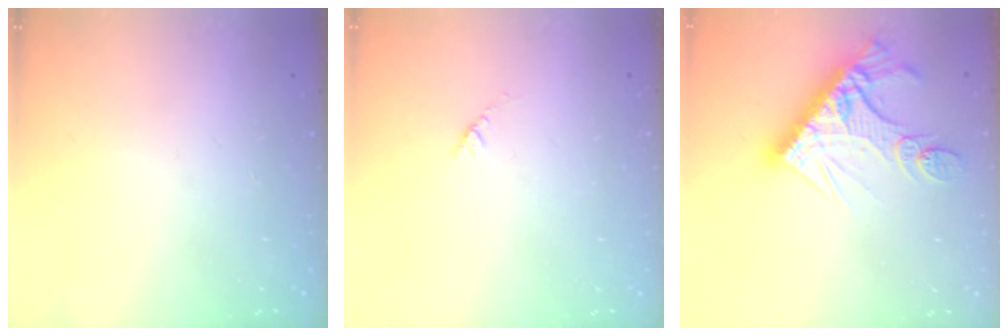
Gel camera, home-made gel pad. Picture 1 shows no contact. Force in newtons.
{"total": 2.7, "press": 2.6, "slide": 0.4}
{"total": 16.2, "press": 16.2, "slide": 1.5}